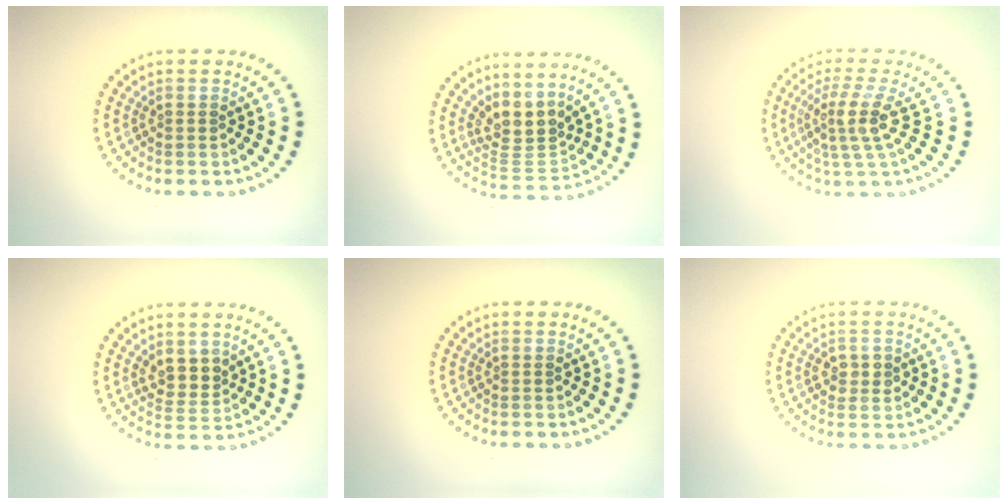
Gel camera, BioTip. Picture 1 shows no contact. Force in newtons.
{"total": 3.6, "press": 2.6, "slide": 2.5}
{"total": 3.8, "press": 2.8, "slide": 2.6}
{"total": 2.5, "press": 2.2, "slide": 1.2}
{"total": 0.0}
{"total": 1.8, "press": 1.8, "slide": 0.1}